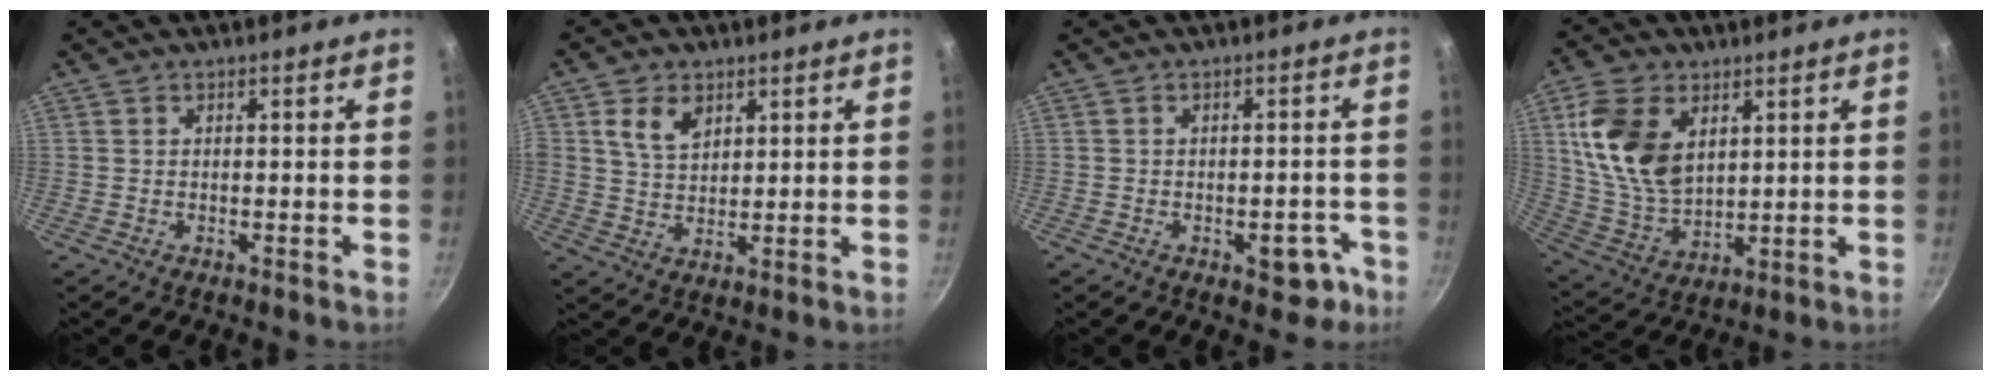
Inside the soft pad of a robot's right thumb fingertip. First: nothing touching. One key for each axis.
{"total": 6.4, "fx": 2.8, "fy": 4.4, "fz": 3.8, "tx": -0.057, "ty": -0.010, "tz": 0.055}
{"total": 5.2, "fx": -2.5, "fy": 3.0, "fz": 3.4, "tx": -0.012, "ty": 0.025, "tz": -0.021}
{"total": 15.0, "fx": 4.8, "fy": 9.6, "fz": 10.5, "tx": -0.182, "ty": -0.019, "tz": 0.105}